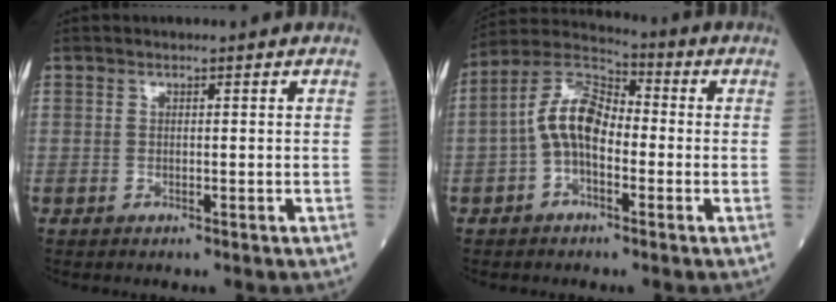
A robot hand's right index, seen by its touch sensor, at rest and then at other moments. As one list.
[{"total": 9.2, "force": [-1.3, 4.5, 7.9], "torque": [-0.166, 0.034, -0.032]}]